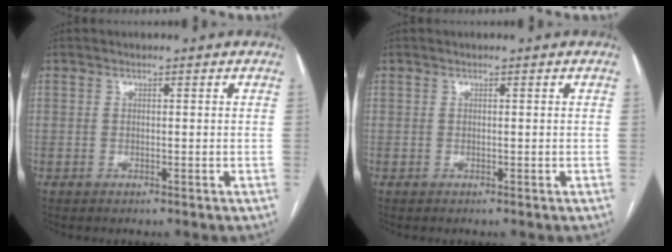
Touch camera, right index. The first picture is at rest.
{"total": 0.0}